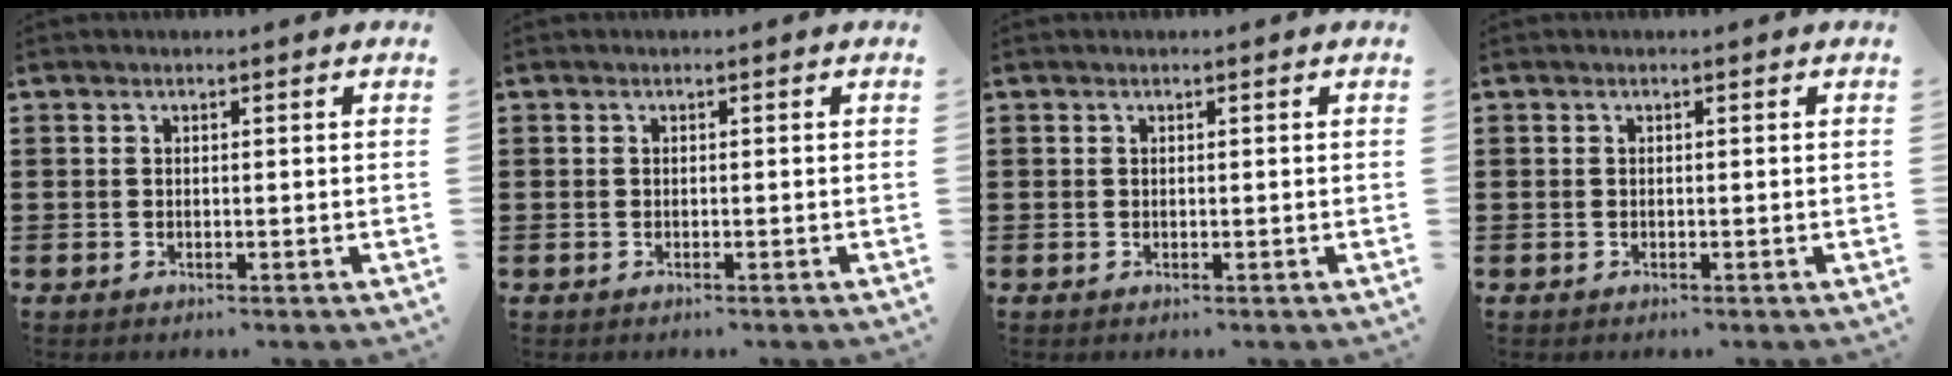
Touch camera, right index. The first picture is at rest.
{"total": 0.0}
{"total": 0.0}
{"total": 0.0}